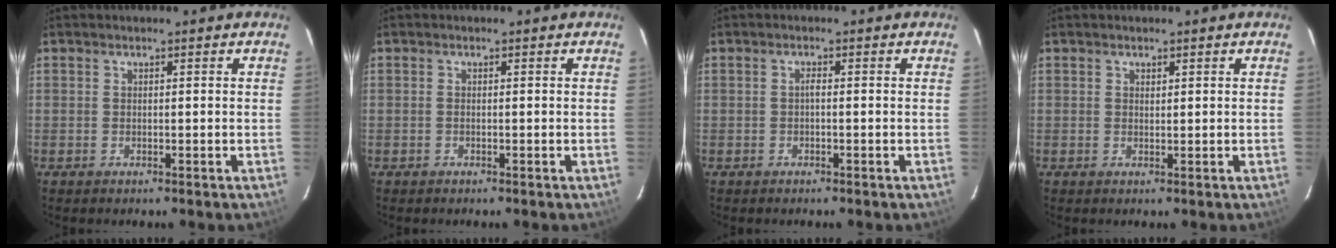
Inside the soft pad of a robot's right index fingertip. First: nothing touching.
{"total": 0.0}
{"total": 0.8, "force": [-0.3, 0.2, 0.7], "torque": [-0.013, 0.006, -0.007]}
{"total": 0.6, "force": [0.4, 0.4, 0.1], "torque": [-0.004, 0.002, 0.008]}